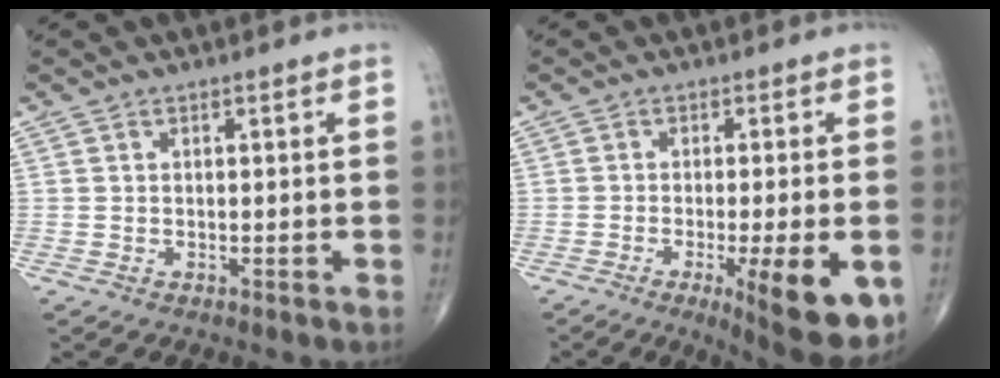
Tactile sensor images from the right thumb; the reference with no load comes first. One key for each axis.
{"total": 13.1, "fx": -4.5, "fy": 2.9, "fz": 11.9, "tx": -0.138, "ty": -0.009, "tz": -0.054}